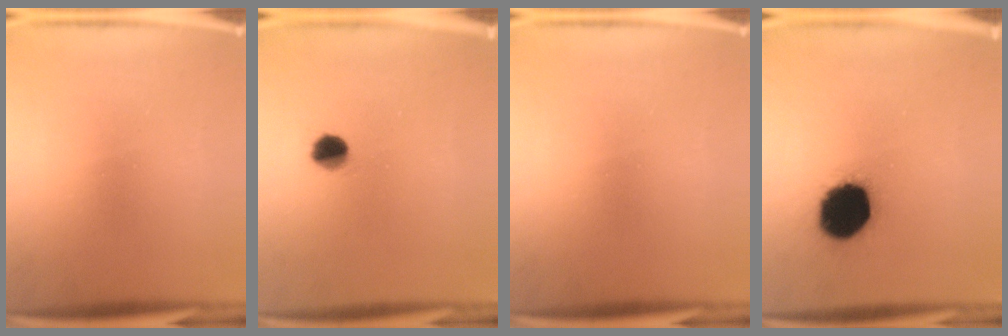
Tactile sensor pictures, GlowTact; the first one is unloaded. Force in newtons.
{"total": 4.5}
{"total": 0.0}
{"total": 18.9}